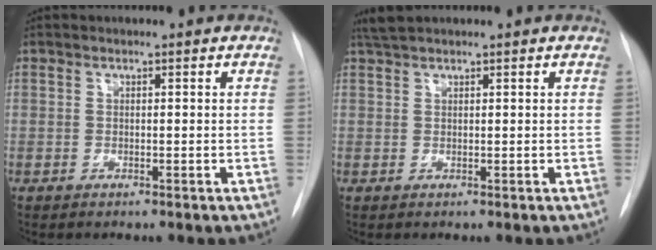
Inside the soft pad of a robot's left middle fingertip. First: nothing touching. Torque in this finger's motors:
{"motor_torque": [0.14, -0.13, -0.02, 0.00]}